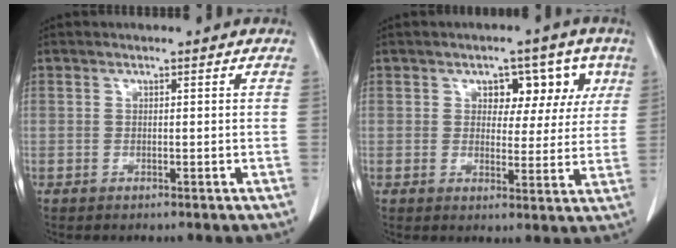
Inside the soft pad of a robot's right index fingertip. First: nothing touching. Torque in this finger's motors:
{"motor_torque": [0.18, 0.18, 0.13, 0.04]}